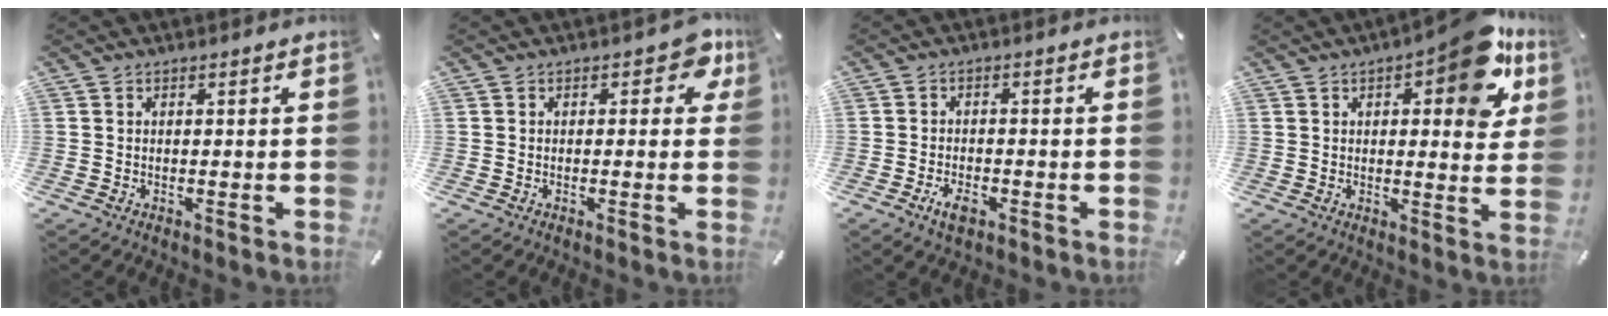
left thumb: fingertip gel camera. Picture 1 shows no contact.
{"total": 4.7, "force": [1.8, 2.8, 3.4], "torque": [-0.031, -0.003, 0.023]}
{"total": 3.7, "force": [-2.0, 1.9, 2.5], "torque": [-0.060, 0.002, -0.040]}
{"total": 14.4, "force": [7.3, 6.1, 10.8], "torque": [-0.134, -0.041, 0.119]}